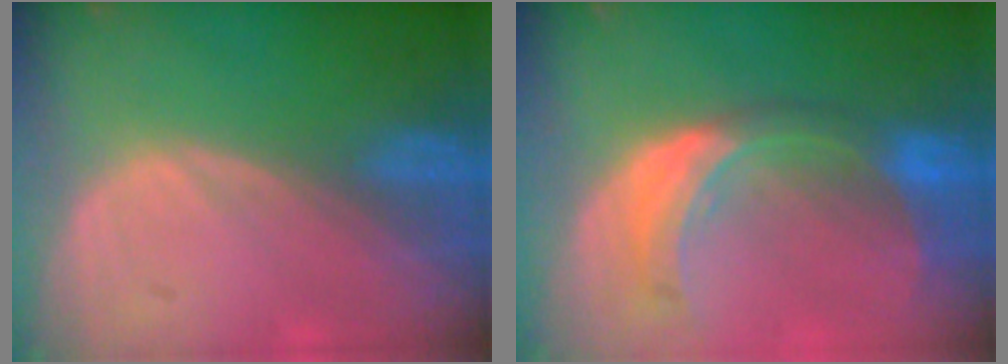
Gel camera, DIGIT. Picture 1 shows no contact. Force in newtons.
{"total": 8.1, "press": 7.2, "slide": 3.7}